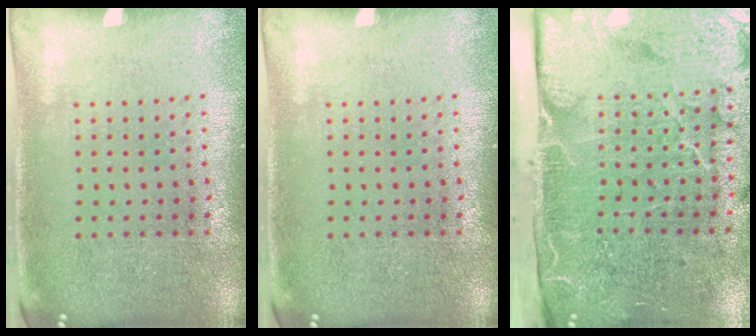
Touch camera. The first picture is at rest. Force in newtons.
{"total": 0.0}
{"total": 5.2, "press": 4.1, "slide": 3.2}